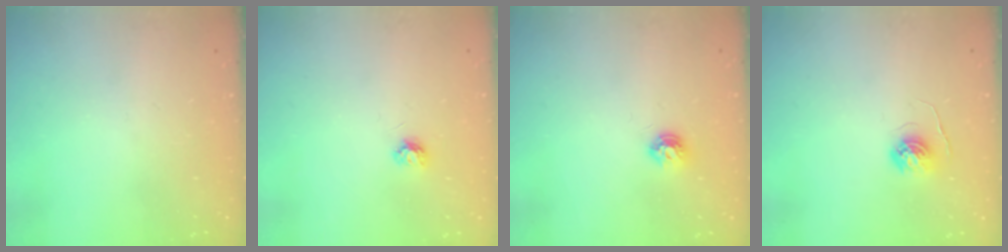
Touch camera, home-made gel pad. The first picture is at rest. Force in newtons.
{"total": 3.9, "press": 3.8, "slide": 0.4}
{"total": 5.8, "press": 5.8, "slide": 0.8}
{"total": 5.5, "press": 5.5, "slide": 0.3}